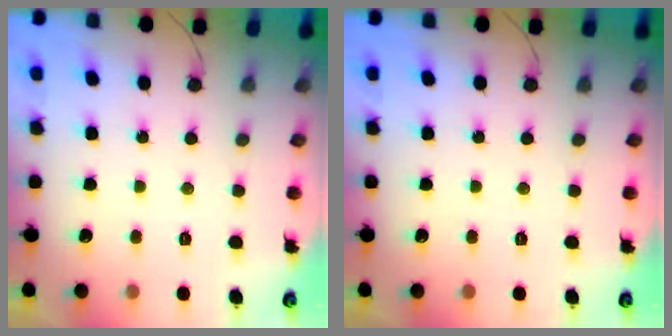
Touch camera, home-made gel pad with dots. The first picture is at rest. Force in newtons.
{"total": 0.0}